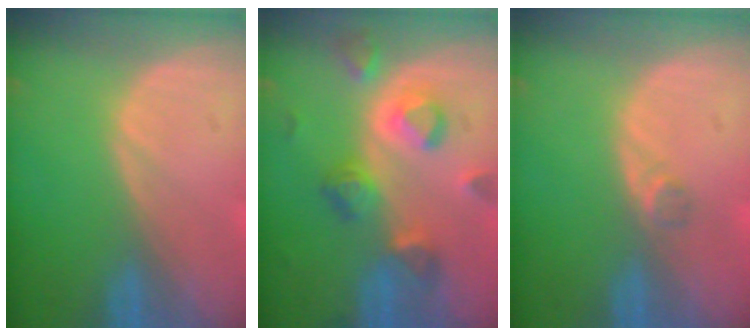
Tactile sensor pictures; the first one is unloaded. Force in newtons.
{"total": 7.4, "press": 7.3, "slide": 1.1}
{"total": 1.3, "press": 1.1, "slide": 0.7}